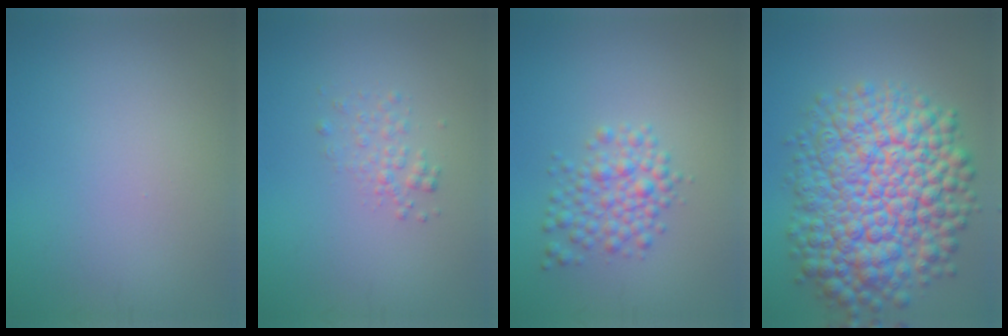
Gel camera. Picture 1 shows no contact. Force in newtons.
{"total": 1.4, "press": 1.4, "slide": 0.1}
{"total": 3.3, "press": 3.3, "slide": 0.1}
{"total": 13.6, "press": 13.6, "slide": 0.4}